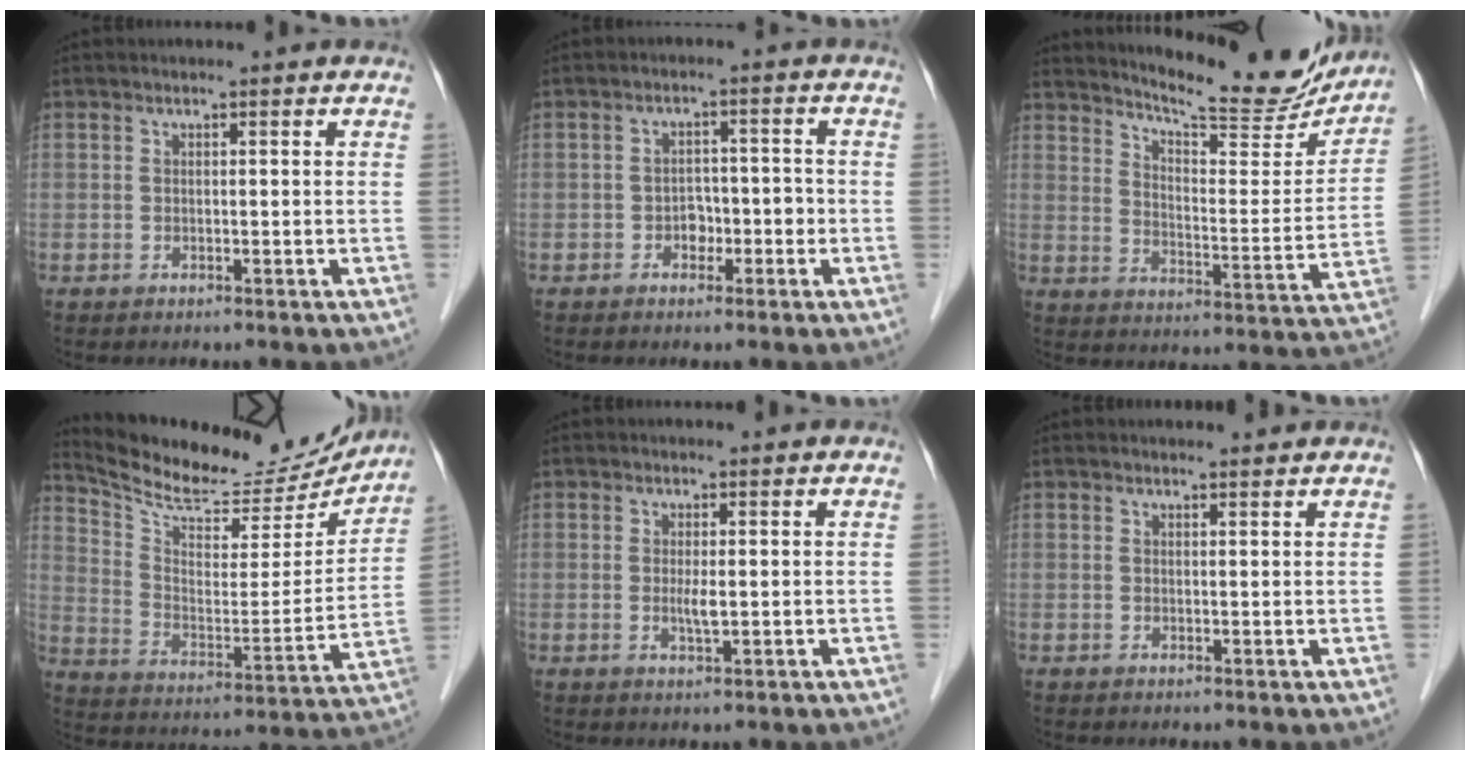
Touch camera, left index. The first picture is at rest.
{"total": 3.2, "force": [-1.4, 2.2, 1.9], "torque": [-0.024, 0.014, -0.022]}
{"total": 18.2, "force": [17.0, 2.3, 6.1], "torque": [-0.092, -0.050, 0.223]}
{"total": 19.9, "force": [18.7, 5.0, 4.9], "torque": [-0.085, -0.029, 0.278]}
{"total": 1.7, "force": [0.0, 0.2, 1.7], "torque": [-0.037, -0.004, 0.002]}
{"total": 1.8, "force": [1.8, 0.2, 0.1], "torque": [-0.009, 0.003, 0.024]}